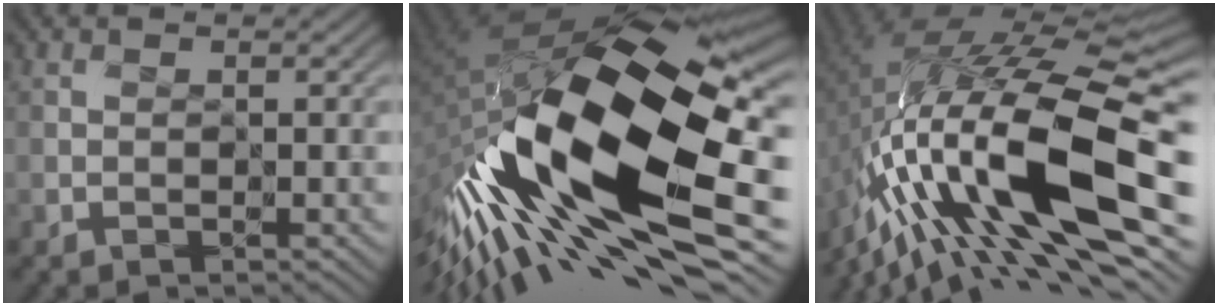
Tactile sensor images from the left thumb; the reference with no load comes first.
{"total": 20.5, "force": [-3.8, 8.3, 18.4], "torque": [-0.373, -0.042, -0.068]}
{"total": 18.0, "force": [-5.7, 6.8, 15.7], "torque": [-0.291, 0.023, -0.118]}